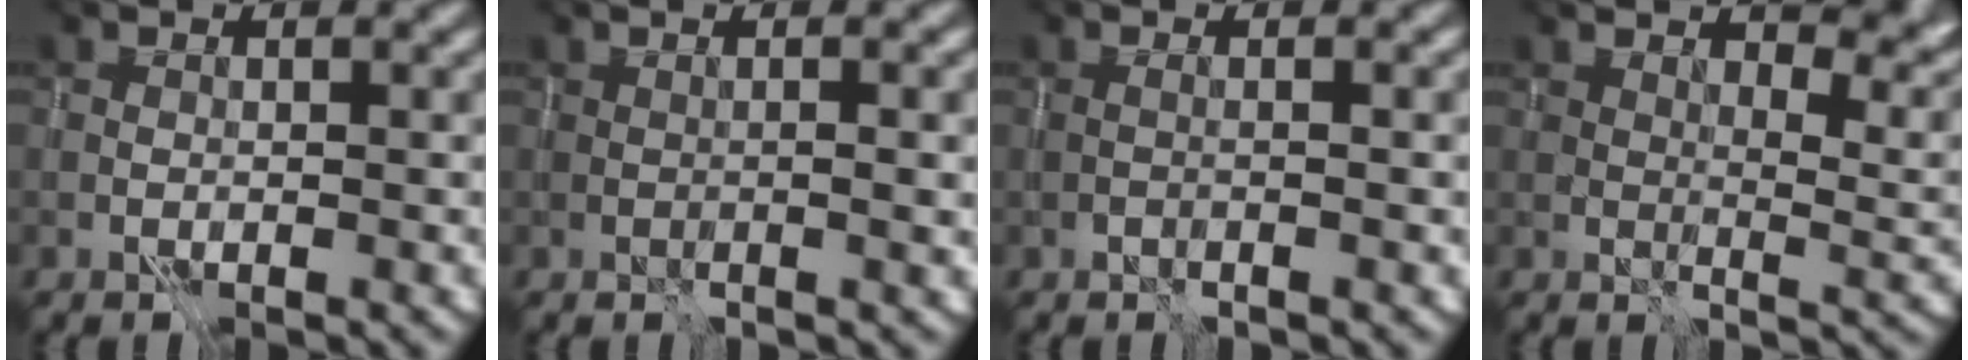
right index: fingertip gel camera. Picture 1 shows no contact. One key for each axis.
{"total": 0.9, "fx": 0.2, "fy": 0.1, "fz": 0.8, "tx": 0.000, "ty": 0.000, "tz": -0.002}
{"total": 1.0, "fx": -0.3, "fy": 0.2, "fz": 0.9, "tx": 0.003, "ty": 0.007, "tz": -0.017}
{"total": 4.2, "fx": 2.9, "fy": 1.3, "fz": 2.7, "tx": -0.031, "ty": -0.005, "tz": 0.053}